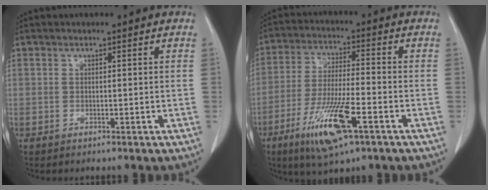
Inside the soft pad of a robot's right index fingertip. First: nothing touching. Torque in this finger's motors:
{"motor_torque": [0.35, -0.32, 0.25, 0.15]}